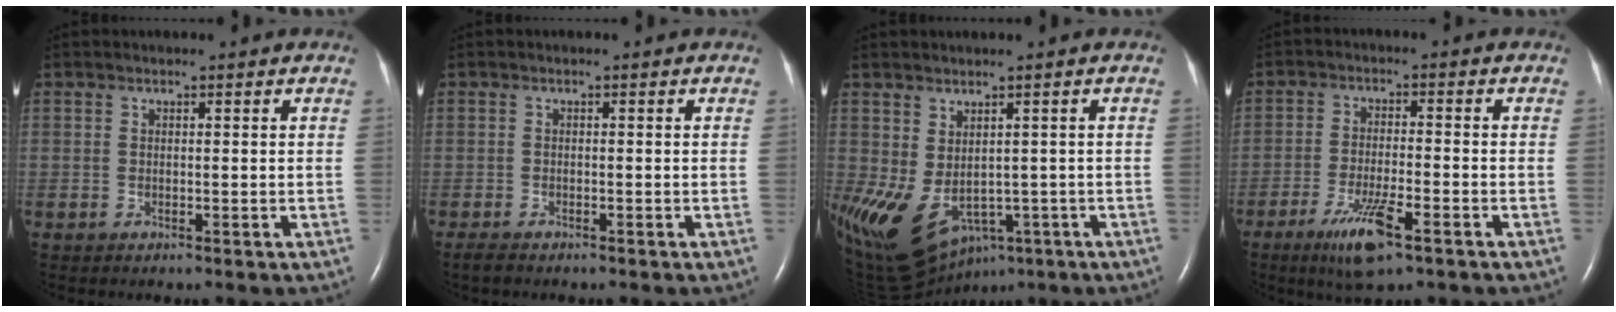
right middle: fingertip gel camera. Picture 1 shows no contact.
{"total": 1.4, "force": [-1.2, 0.5, 0.7], "torque": [-0.018, -0.003, -0.017]}
{"total": 15.3, "force": [-6.6, 9.3, 10.2], "torque": [-0.209, -0.016, -0.084]}
{"total": 7.8, "force": [-4.5, 1.1, 6.3], "torque": [-0.123, -0.015, -0.076]}